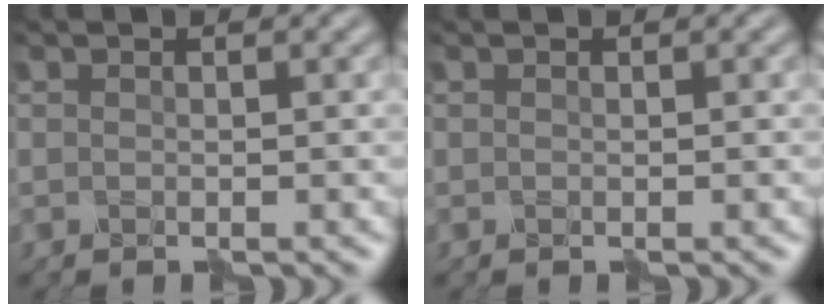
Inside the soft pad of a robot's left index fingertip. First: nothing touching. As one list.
[{"total": 0.0}]